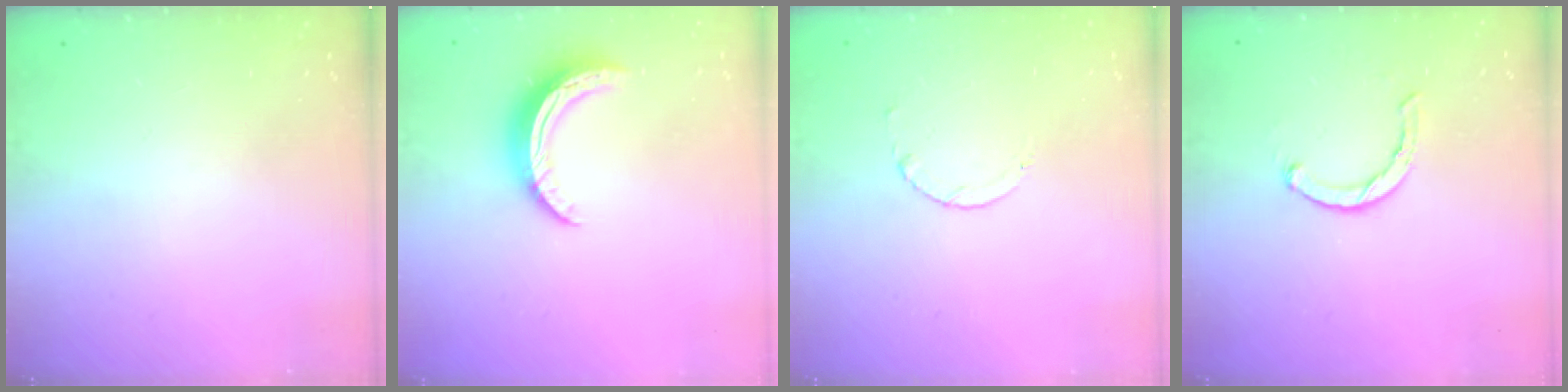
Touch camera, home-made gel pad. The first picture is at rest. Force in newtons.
{"total": 11.0, "press": 11.0, "slide": 0.5}
{"total": 2.3, "press": 2.3, "slide": 0.3}
{"total": 1.5, "press": 1.5, "slide": 0.3}